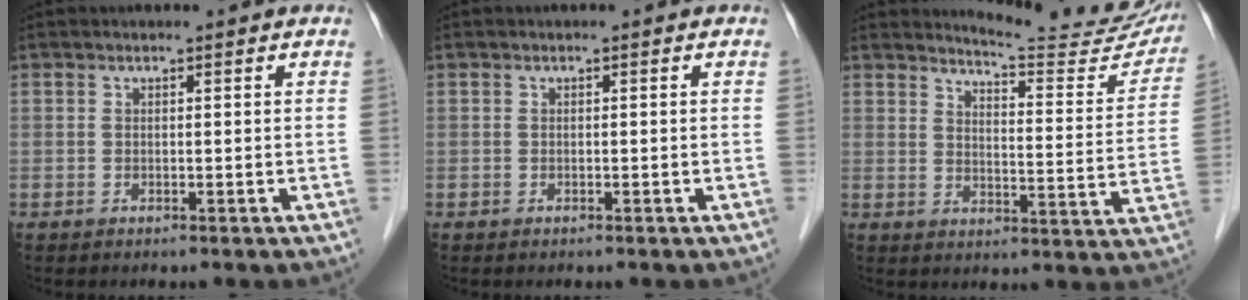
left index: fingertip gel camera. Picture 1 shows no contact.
{"total": 0.0}
{"total": 15.1, "force": [14.5, 1.4, 3.9], "torque": [-0.042, -0.078, 0.162]}